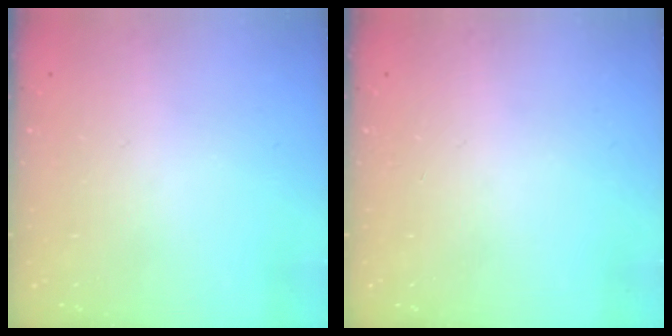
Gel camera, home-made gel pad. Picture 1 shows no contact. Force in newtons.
{"total": 0.0}